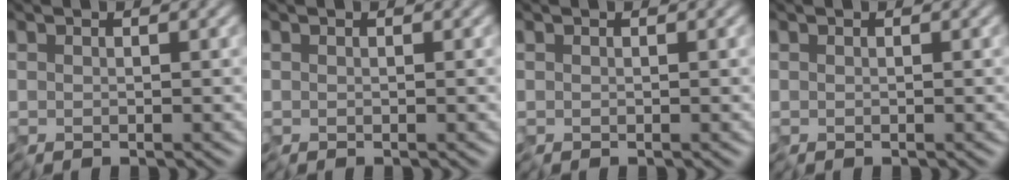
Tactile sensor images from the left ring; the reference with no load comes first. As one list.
[{"total": 0.0}, {"total": 0.0}, {"total": 0.0}]